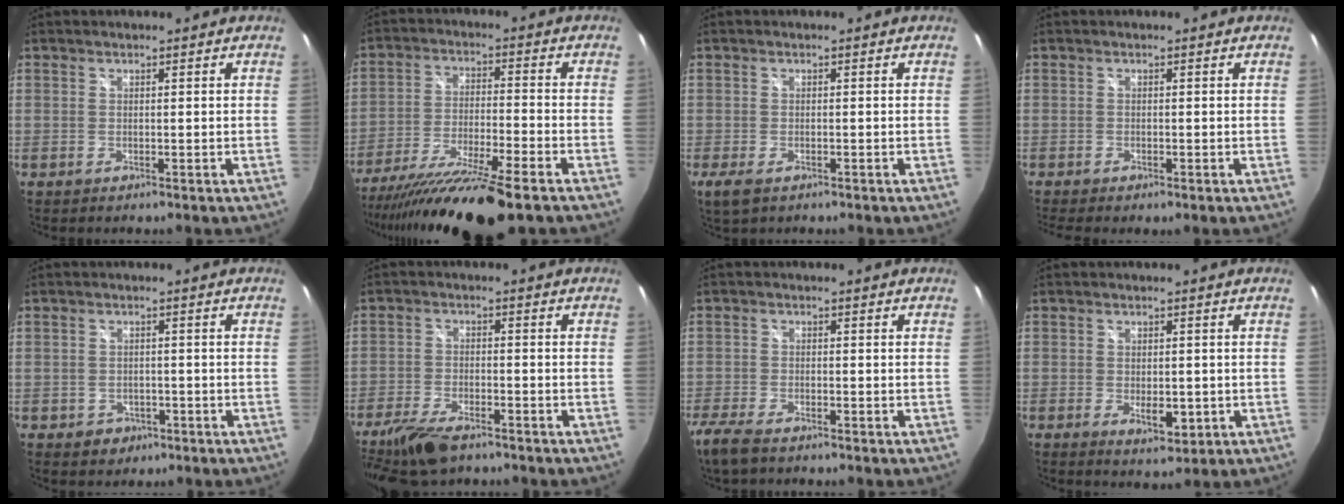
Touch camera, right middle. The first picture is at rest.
{"total": 17.3, "force": [-13.6, 0.3, 10.7], "torque": [-0.206, -0.050, -0.230]}
{"total": 3.0, "force": [-1.8, 0.9, 2.2], "torque": [-0.045, -0.016, -0.033]}
{"total": 2.2, "force": [-1.5, 0.1, 1.6], "torque": [-0.028, -0.018, -0.023]}
{"total": 2.8, "force": [-1.3, 2.3, 0.8], "torque": [-0.024, -0.001, -0.012]}
{"total": 10.7, "force": [-8.2, 3.8, 5.7], "torque": [-0.140, -0.026, -0.151]}
{"total": 5.8, "force": [-4.7, 1.1, 3.3], "torque": [-0.093, -0.026, -0.093]}
{"total": 4.0, "force": [-0.9, 1.6, 3.5], "torque": [-0.058, -0.015, -0.009]}